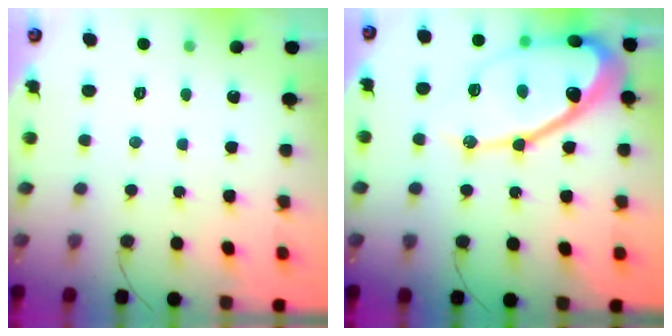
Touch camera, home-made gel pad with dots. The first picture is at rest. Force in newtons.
{"total": 22.9, "press": 22.8, "slide": 2.2}